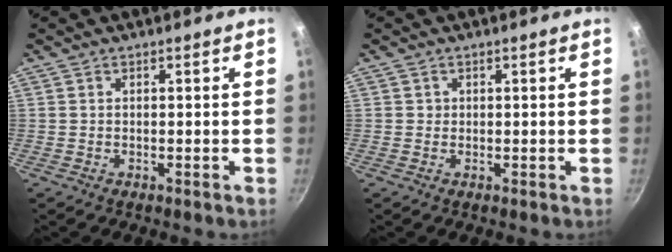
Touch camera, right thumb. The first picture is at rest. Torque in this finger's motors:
{"motor_torque": [0.02, -0.25, -0.19, 0.44, -0.03]}